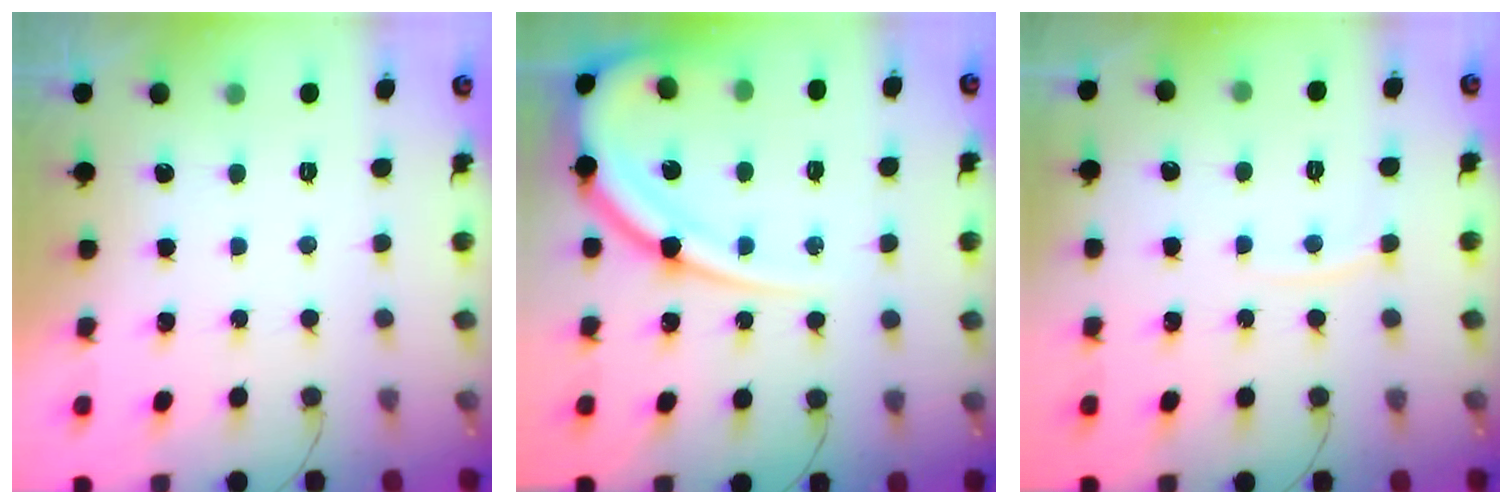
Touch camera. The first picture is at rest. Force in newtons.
{"total": 15.8, "press": 15.7, "slide": 1.6}
{"total": 3.9, "press": 3.9, "slide": 0.5}